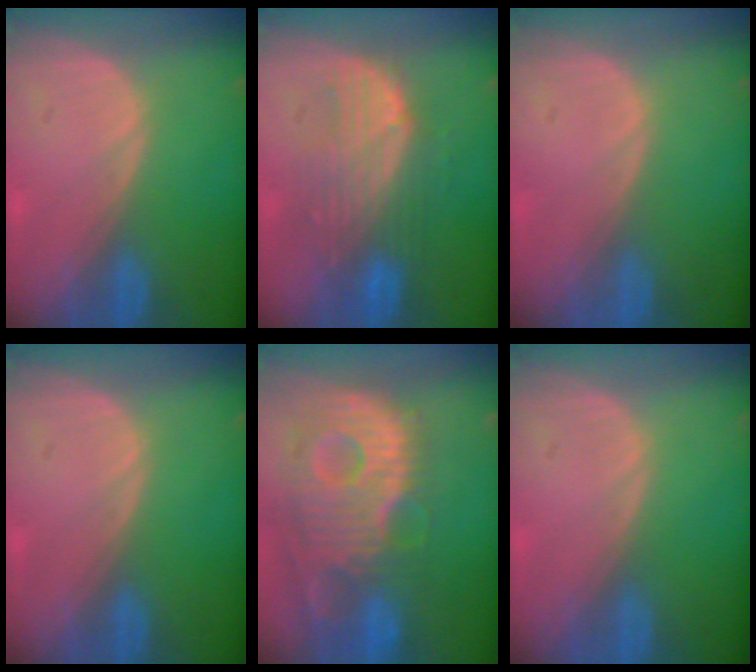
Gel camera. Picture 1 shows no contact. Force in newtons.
{"total": 7.8, "press": 7.7, "slide": 1.4}
{"total": 0.0}
{"total": 0.0}
{"total": 13.5, "press": 11.7, "slide": 6.7}
{"total": 0.0}